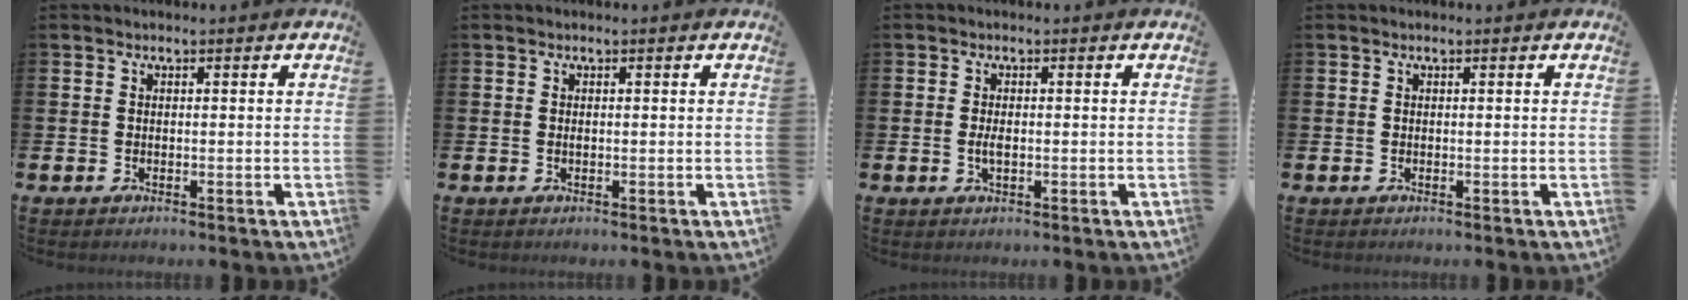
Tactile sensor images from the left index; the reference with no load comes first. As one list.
[{"total": 0.0}, {"total": 1.7, "force": [-0.2, 0.7, 1.5], "torque": [-0.028, 0.001, -0.005]}, {"total": 0.0}]